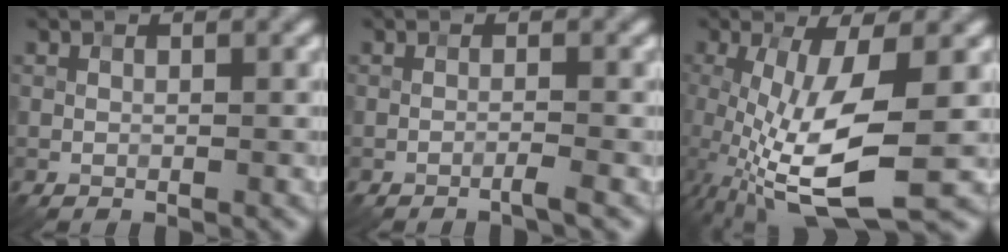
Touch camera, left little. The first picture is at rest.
{"total": 1.1, "force": [-0.8, 0.0, 0.8], "torque": [-0.010, 0.005, -0.020]}
{"total": 10.6, "force": [-2.5, 3.3, 9.8], "torque": [-0.202, -0.025, -0.042]}